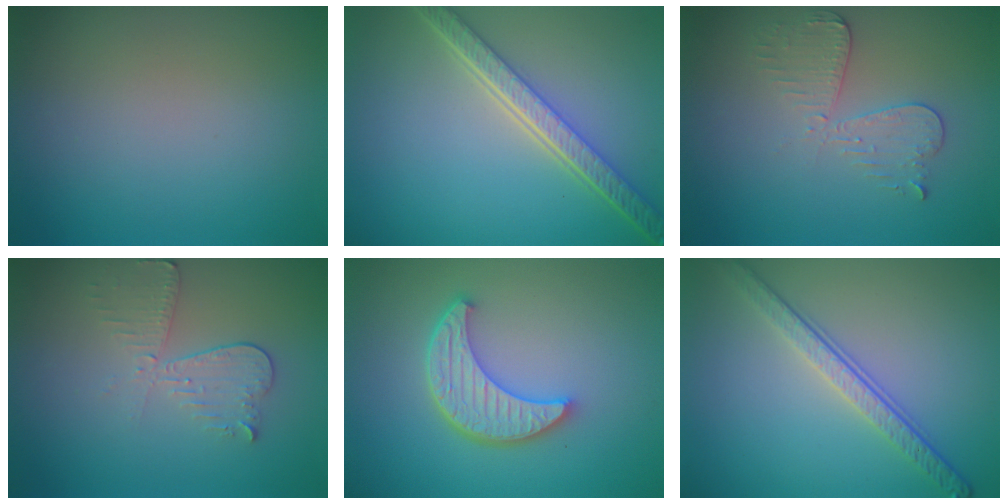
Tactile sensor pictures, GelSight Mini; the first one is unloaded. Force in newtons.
{"total": 5.4, "press": 4.2, "slide": 3.4}
{"total": 3.0, "press": 2.7, "slide": 1.2}
{"total": 3.0, "press": 2.7, "slide": 1.4}
{"total": 5.1, "press": 4.0, "slide": 3.1}
{"total": 4.2, "press": 3.0, "slide": 2.9}